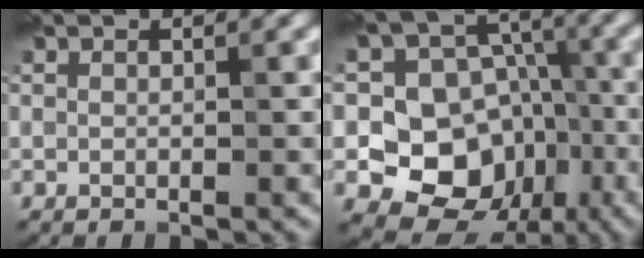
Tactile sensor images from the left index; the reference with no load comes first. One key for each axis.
{"total": 9.7, "fx": -2.7, "fy": 8.1, "fz": 4.6, "tx": -0.054, "ty": -0.006, "tz": -0.065}